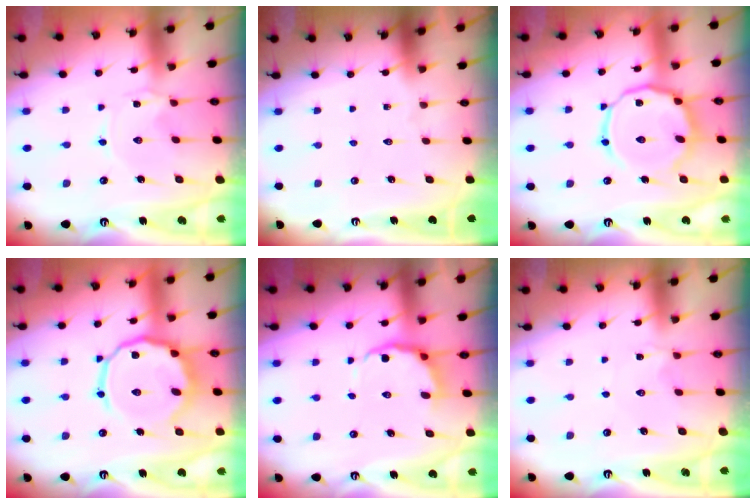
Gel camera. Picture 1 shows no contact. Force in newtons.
{"total": 0.0}
{"total": 13.4, "press": 13.3, "slide": 1.2}
{"total": 12.9, "press": 12.7, "slide": 2.1}
{"total": 6.2, "press": 5.7, "slide": 2.6}
{"total": 3.0, "press": 3.0, "slide": 0.5}